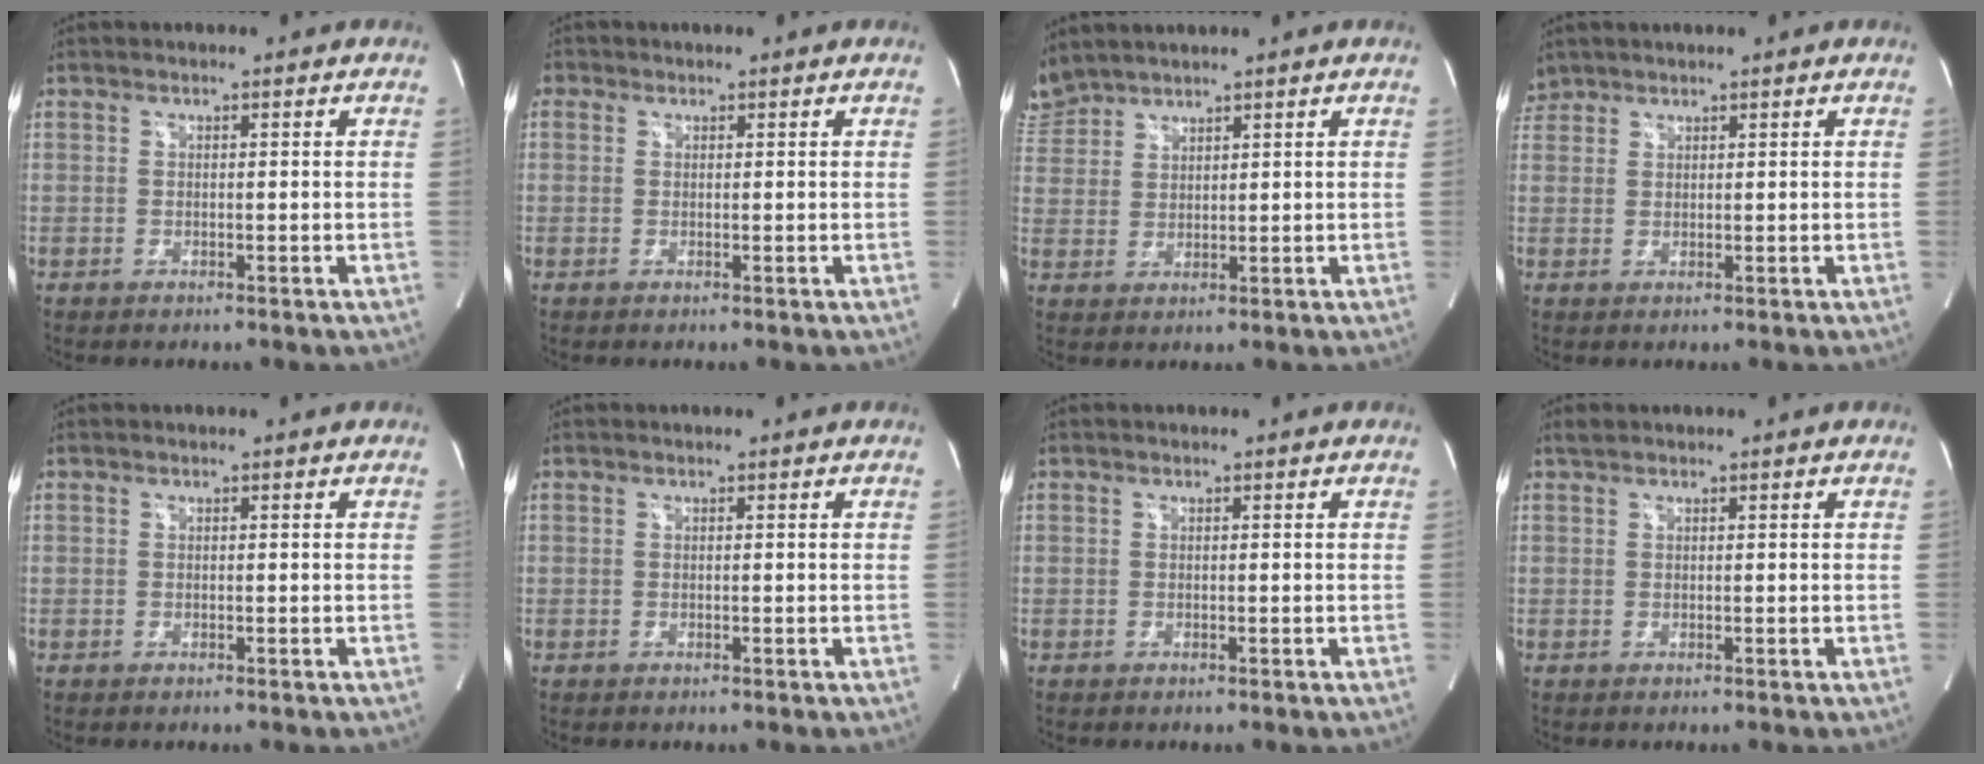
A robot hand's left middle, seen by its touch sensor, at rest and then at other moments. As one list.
[{"total": 0.7, "force": [0.3, 0.7, 0.0], "torque": [0.009, 0.000, 0.002]}, {"total": 4.8, "force": [4.8, 0.7, 0.1], "torque": [-0.014, 0.016, 0.103]}, {"total": 2.3, "force": [2.1, 0.9, -0.4], "torque": [0.006, 0.011, 0.043]}, {"total": 0.0}, {"total": 0.0}, {"total": 0.0}, {"total": 0.7, "force": [0.7, 0.2, 0.2], "torque": [-0.010, 0.010, 0.017]}]